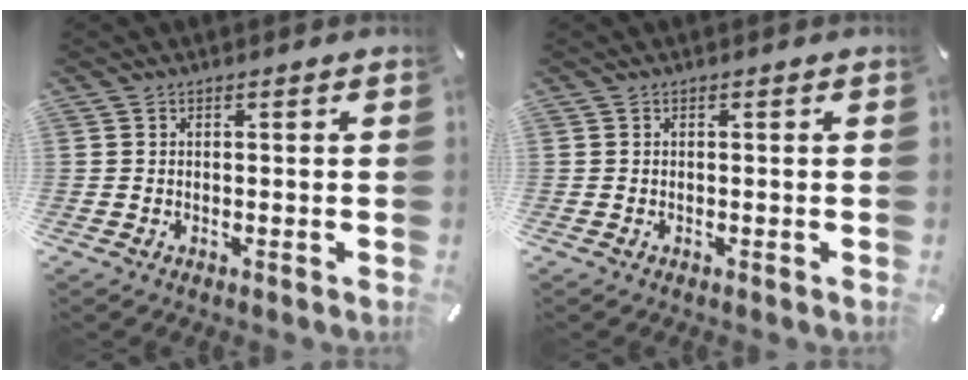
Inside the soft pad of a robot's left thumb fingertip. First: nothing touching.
{"total": 0.0}